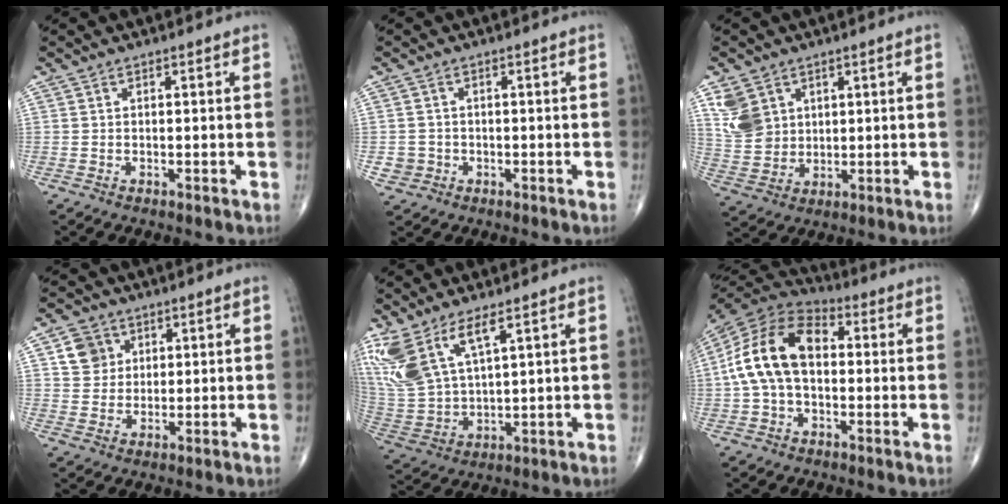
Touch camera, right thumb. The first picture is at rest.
{"total": 2.6, "force": [-0.6, 2.5, 0.2], "torque": [0.012, 0.007, -0.012]}
{"total": 7.8, "force": [3.5, 6.0, 3.6], "torque": [-0.058, -0.011, 0.084]}
{"total": 5.6, "force": [2.1, 5.0, 1.6], "torque": [-0.003, -0.005, 0.036]}
{"total": 13.9, "force": [8.0, 5.3, 10.2], "torque": [-0.231, -0.027, 0.179]}
{"total": 15.4, "force": [0.6, 9.7, 11.9], "torque": [-0.225, 0.040, 0.000]}